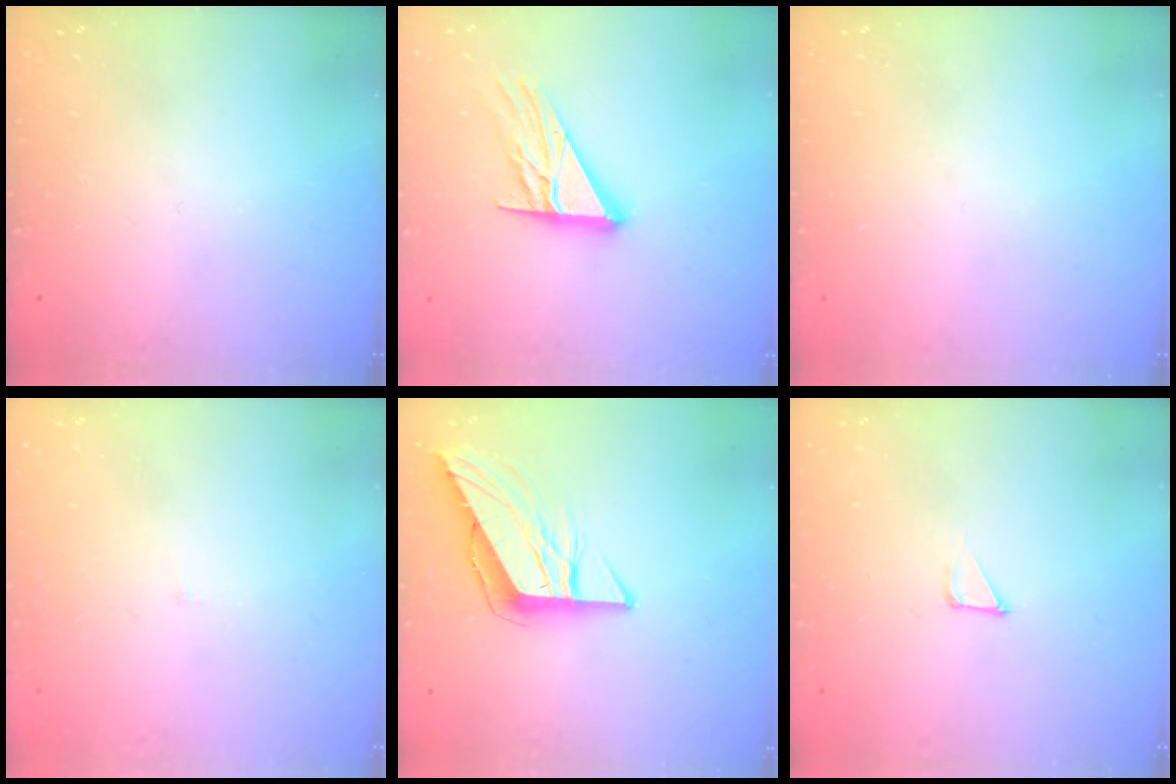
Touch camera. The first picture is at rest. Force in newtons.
{"total": 13.6, "press": 13.5, "slide": 1.3}
{"total": 0.0}
{"total": 2.0, "press": 2.0, "slide": 0.1}
{"total": 9.3, "press": 9.3, "slide": 0.5}
{"total": 1.3, "press": 1.3, "slide": 0.0}